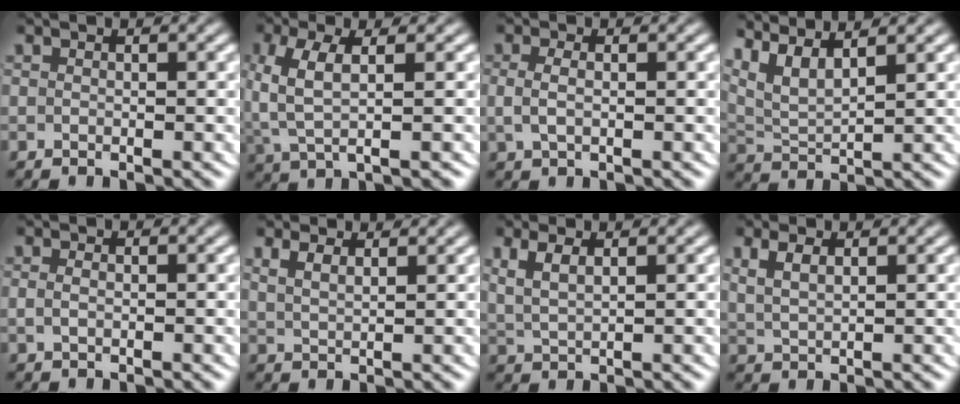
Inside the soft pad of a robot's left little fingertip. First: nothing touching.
{"total": 3.7, "force": [0.2, 1.5, 3.4], "torque": [-0.084, -0.011, 0.014]}
{"total": 1.8, "force": [0.0, 0.9, 1.5], "torque": [-0.037, -0.006, 0.005]}
{"total": 6.7, "force": [2.9, 4.7, 3.7], "torque": [-0.105, -0.004, 0.042]}
{"total": 0.7, "force": [-0.1, 0.3, 0.6], "torque": [-0.016, -0.007, 0.003]}
{"total": 2.0, "force": [1.7, 0.3, 0.9], "torque": [-0.020, -0.007, 0.039]}
{"total": 2.8, "force": [1.2, 1.5, 2.0], "torque": [-0.055, -0.006, 0.031]}
{"total": 2.4, "force": [1.3, 1.3, 1.6], "torque": [-0.040, -0.004, 0.031]}